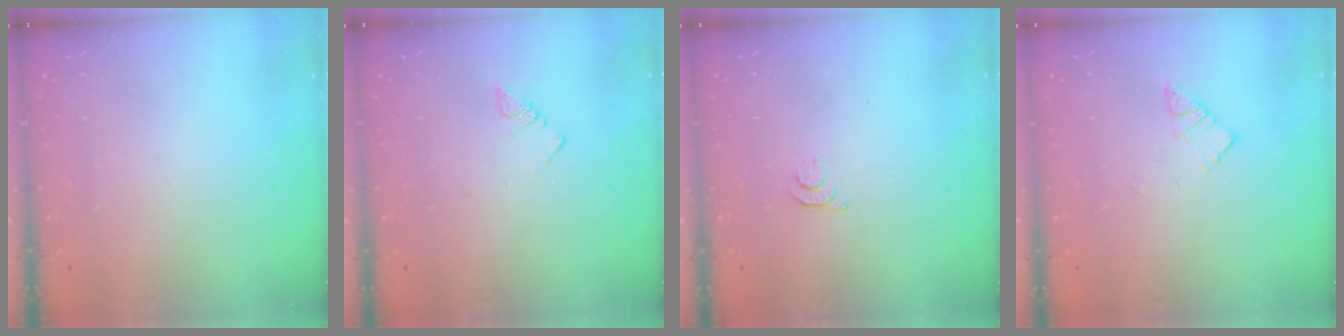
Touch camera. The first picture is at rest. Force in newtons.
{"total": 2.7, "press": 2.7, "slide": 0.4}
{"total": 4.3, "press": 4.2, "slide": 0.5}
{"total": 4.6, "press": 4.6, "slide": 0.2}